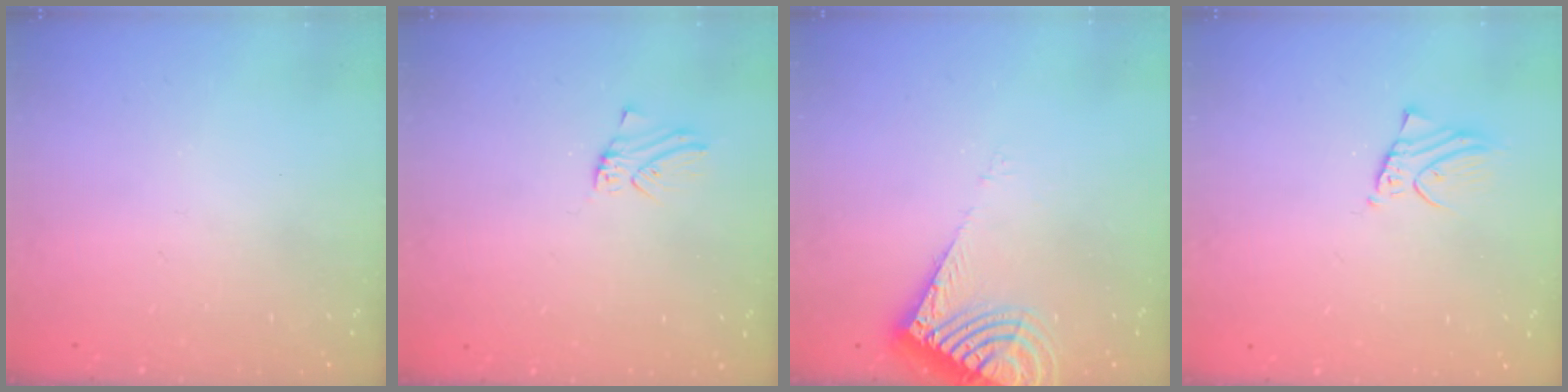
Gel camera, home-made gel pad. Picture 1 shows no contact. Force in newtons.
{"total": 0.0}
{"total": 10.0, "press": 9.9, "slide": 1.3}
{"total": 2.3, "press": 2.3, "slide": 0.1}